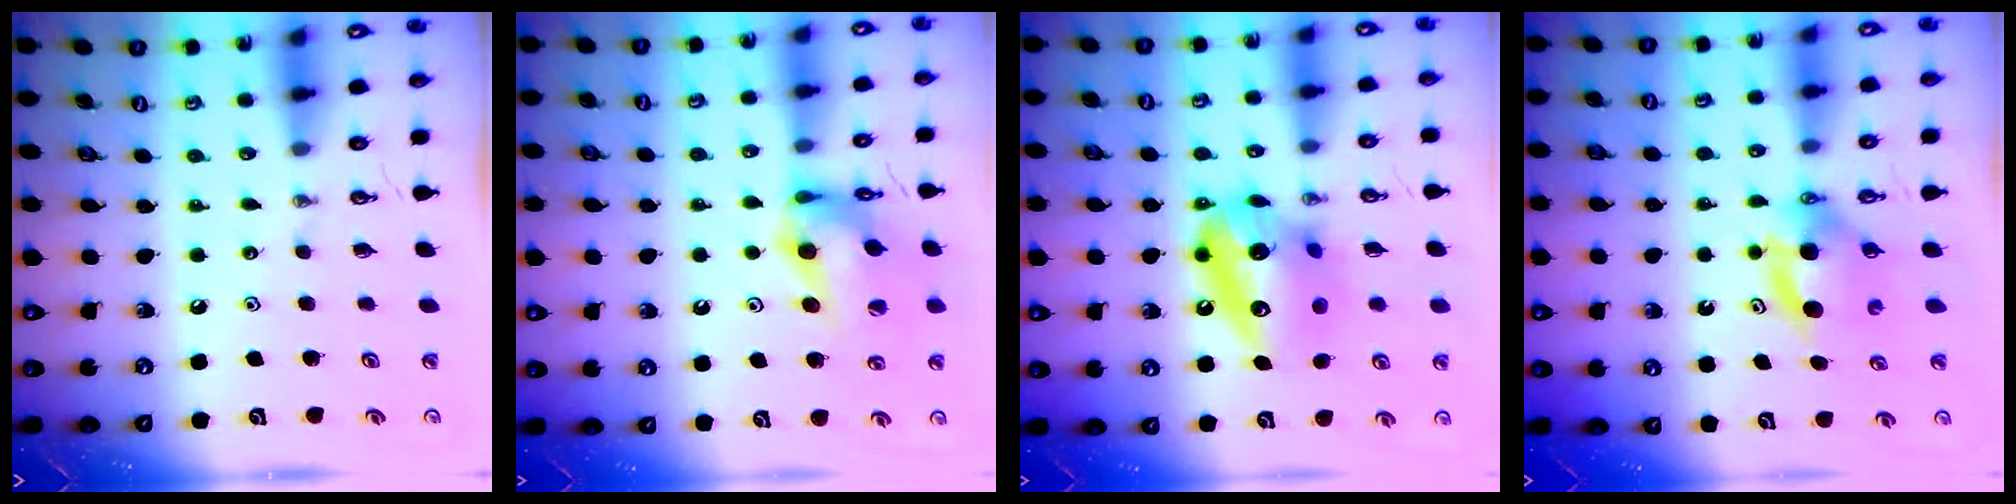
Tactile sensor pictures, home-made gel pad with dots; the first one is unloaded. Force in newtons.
{"total": 14.3, "press": 14.3, "slide": 1.1}
{"total": 15.5, "press": 15.4, "slide": 1.3}
{"total": 6.6, "press": 6.2, "slide": 2.5}